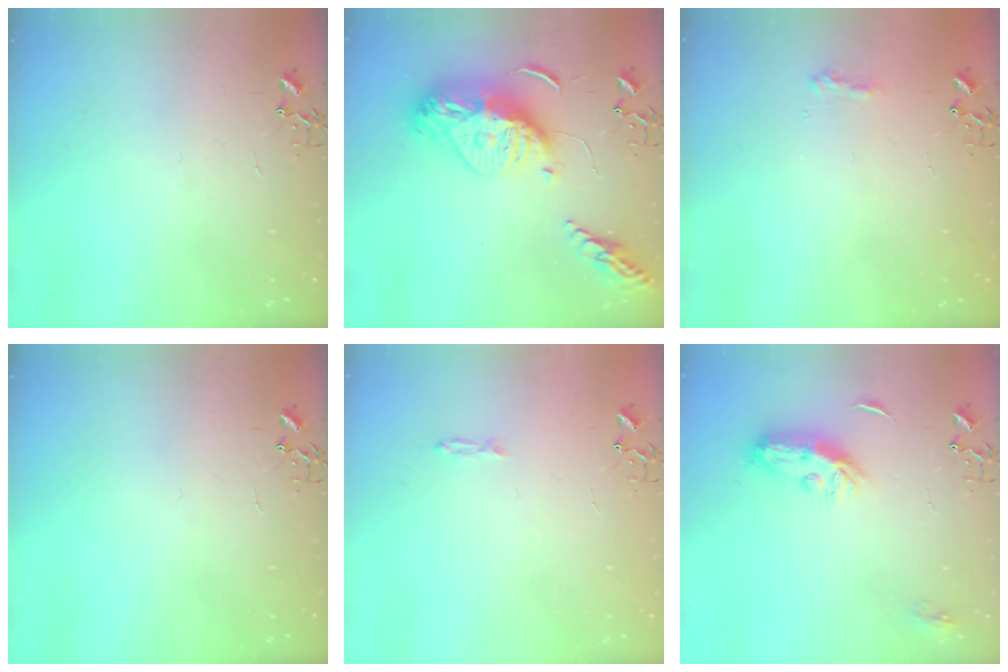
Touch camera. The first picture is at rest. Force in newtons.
{"total": 18.2, "press": 18.1, "slide": 1.5}
{"total": 7.8, "press": 7.8, "slide": 0.3}
{"total": 0.0}
{"total": 3.6, "press": 3.6, "slide": 0.4}
{"total": 8.7, "press": 8.7, "slide": 0.4}